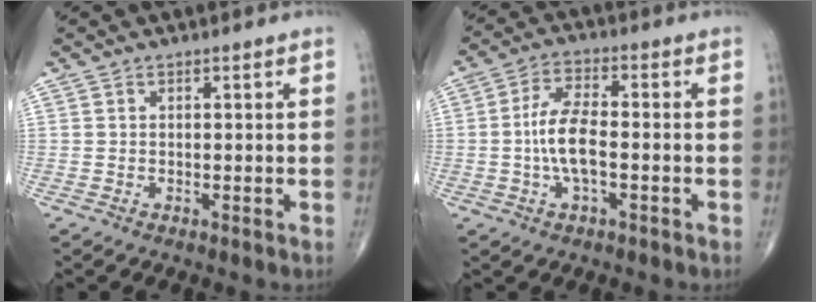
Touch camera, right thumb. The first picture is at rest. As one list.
[{"total": 8.1, "force": [-1.3, 3.3, 7.3], "torque": [-0.148, 0.019, -0.029]}]